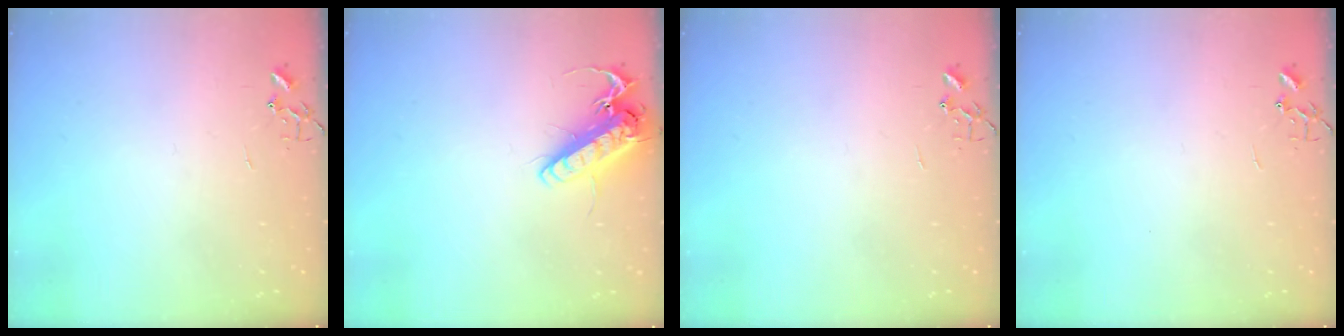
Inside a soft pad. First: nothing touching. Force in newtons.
{"total": 14.1, "press": 13.9, "slide": 2.6}
{"total": 0.0}
{"total": 0.0}